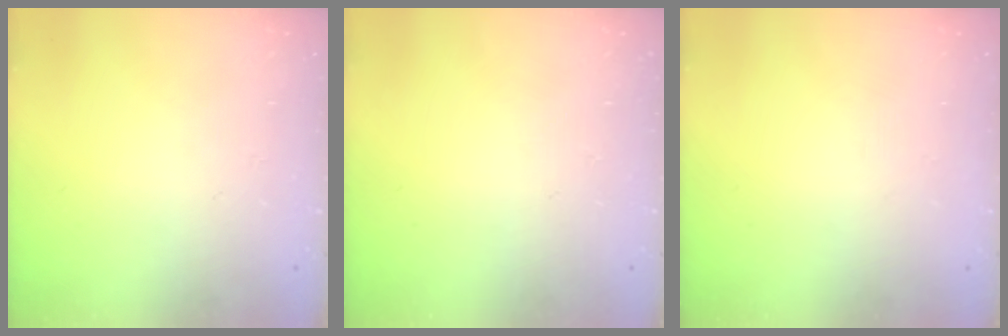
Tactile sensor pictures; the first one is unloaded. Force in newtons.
{"total": 0.0}
{"total": 0.0}